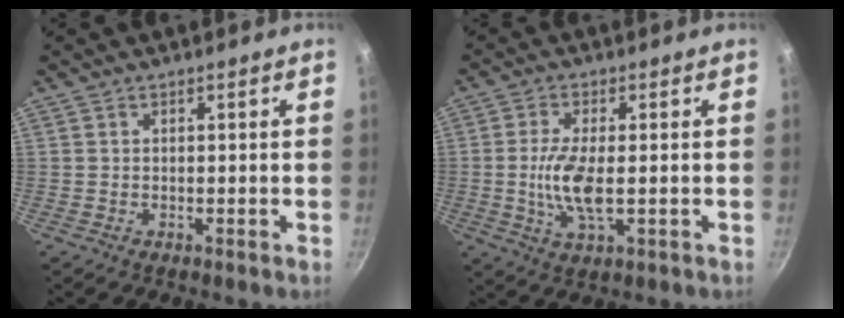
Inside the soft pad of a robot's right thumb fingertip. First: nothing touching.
{"total": 7.8, "force": [-0.6, 2.9, 7.2], "torque": [-0.149, -0.005, -0.015]}